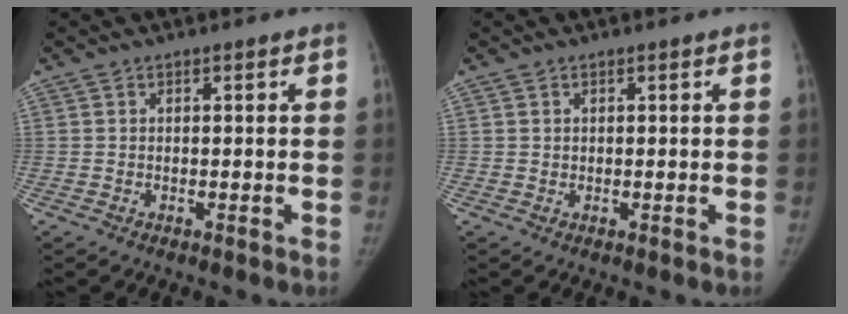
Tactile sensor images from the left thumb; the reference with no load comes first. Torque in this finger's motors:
{"motor_torque": [-0.15, -0.10, 0.35, -0.22, -0.06]}